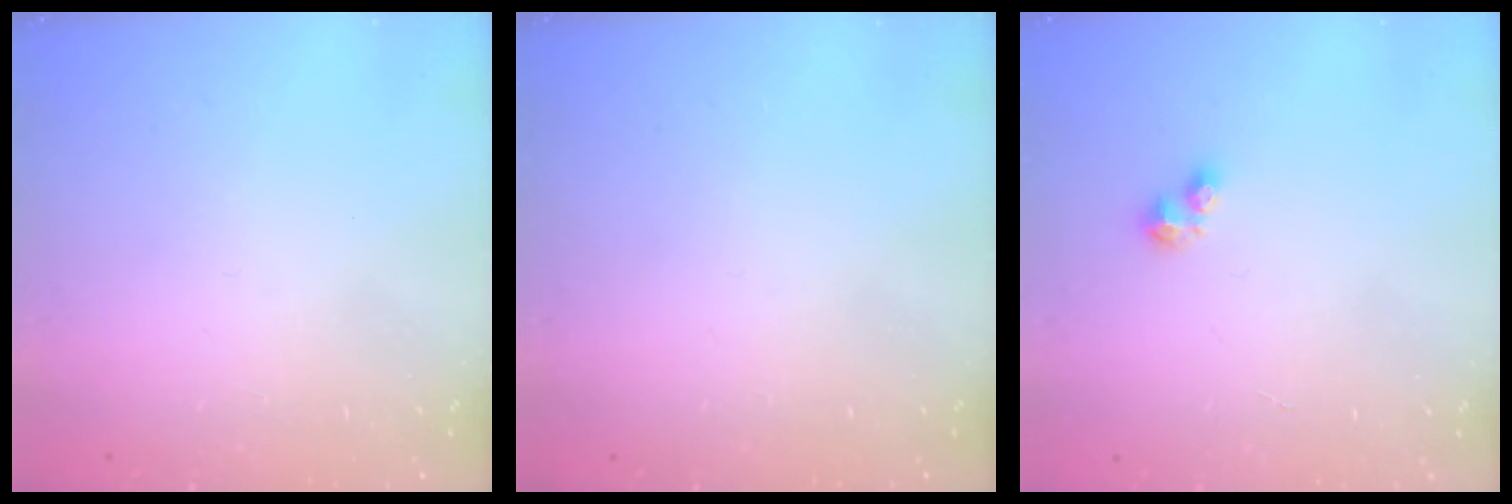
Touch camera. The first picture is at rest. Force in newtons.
{"total": 0.0}
{"total": 2.6, "press": 2.5, "slide": 0.3}